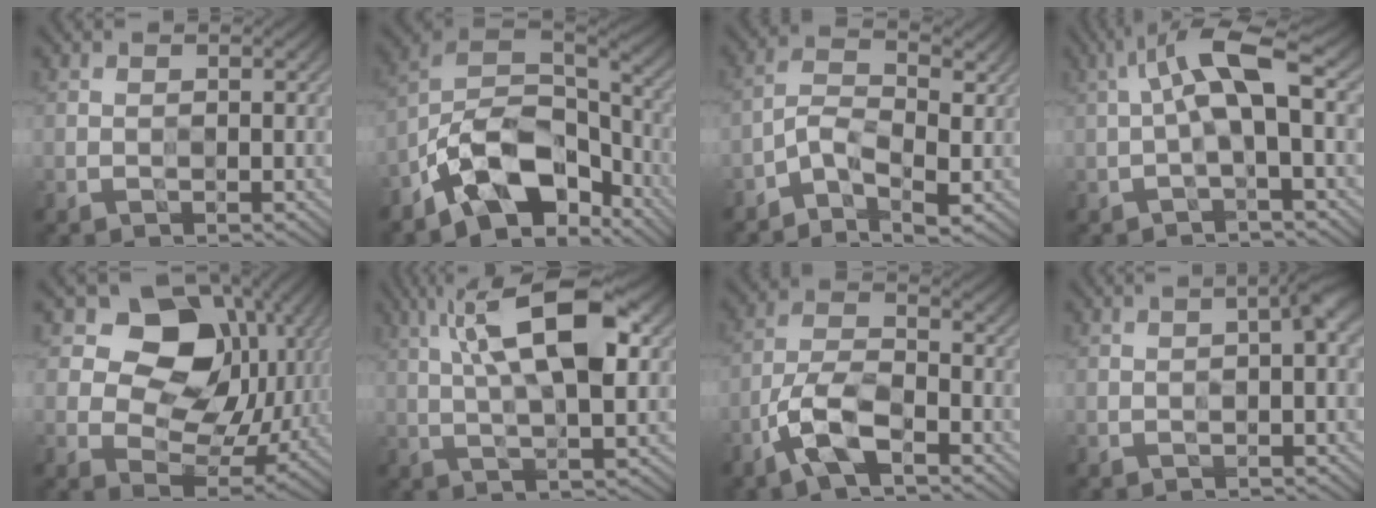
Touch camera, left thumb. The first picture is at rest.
{"total": 13.3, "force": [-7.5, 7.0, 8.4], "torque": [-0.169, -0.004, -0.152]}
{"total": 4.3, "force": [-2.1, 1.7, 3.3], "torque": [-0.071, 0.001, -0.053]}
{"total": 7.7, "force": [0.9, 1.9, 7.5], "torque": [-0.141, 0.029, 0.003]}
{"total": 14.4, "force": [4.8, 10.4, 8.8], "torque": [-0.143, 0.000, 0.081]}
{"total": 12.3, "force": [4.0, 3.9, 11.0], "torque": [-0.198, 0.010, 0.065]}
{"total": 7.3, "force": [-3.9, 2.9, 5.4], "torque": [-0.113, 0.007, -0.093]}
{"total": 2.6, "force": [0.4, 0.3, 2.5], "torque": [-0.039, 0.009, 0.005]}